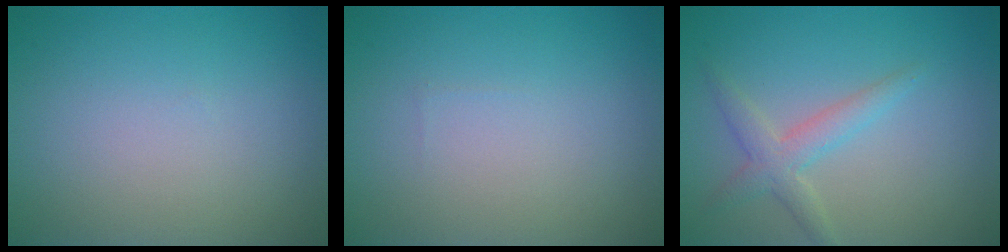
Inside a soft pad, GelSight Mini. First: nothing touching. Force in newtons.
{"total": 0.0}
{"total": 2.5, "press": 2.5, "slide": 0.1}